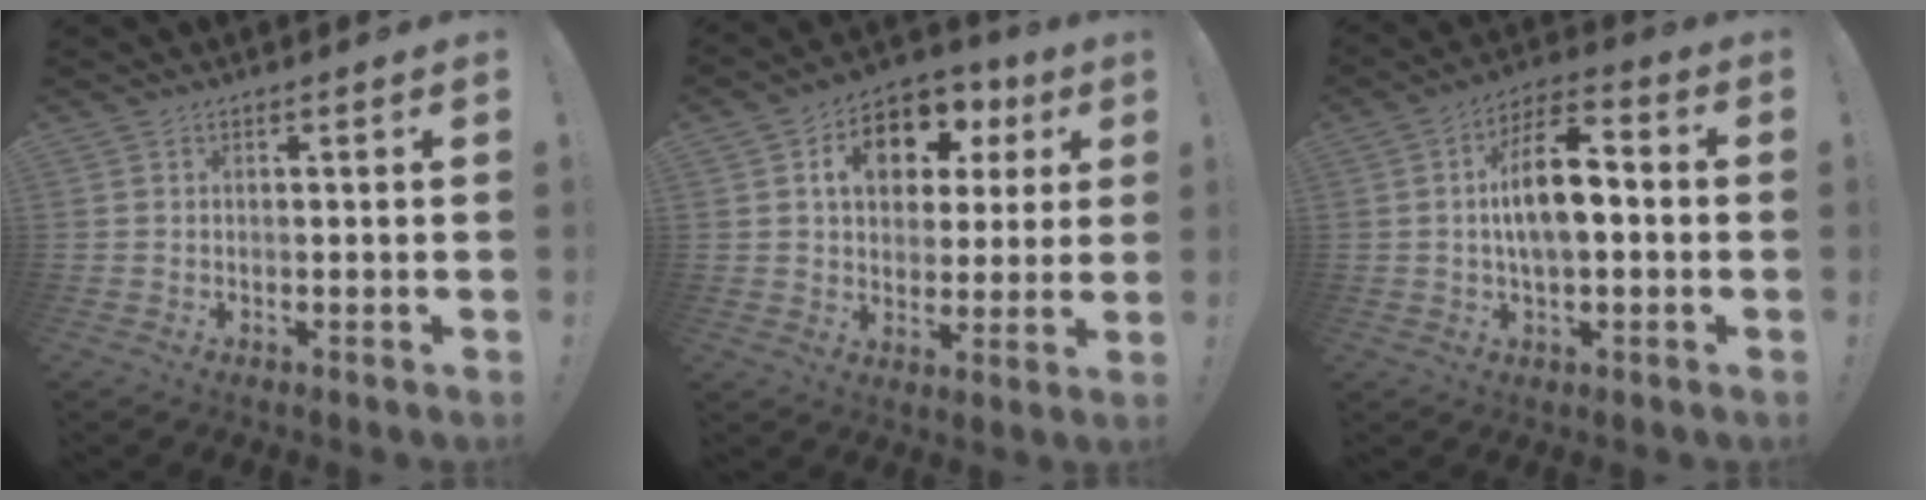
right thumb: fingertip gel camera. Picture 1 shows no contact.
{"total": 13.4, "force": [5.4, 9.7, 7.5], "torque": [-0.109, -0.021, 0.098]}
{"total": 12.4, "force": [-0.2, 6.0, 10.9], "torque": [-0.174, 0.008, -0.005]}